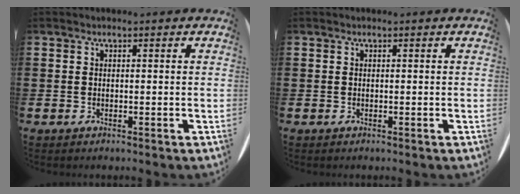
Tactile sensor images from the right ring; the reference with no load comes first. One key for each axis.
{"total": 0.0}